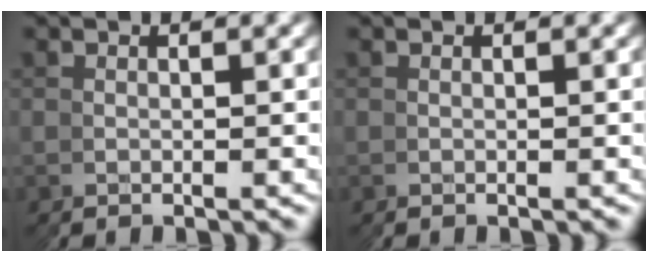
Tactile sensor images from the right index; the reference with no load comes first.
{"total": 0.0}